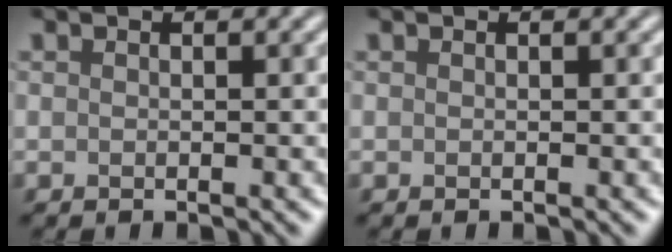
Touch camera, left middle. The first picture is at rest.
{"total": 0.0}